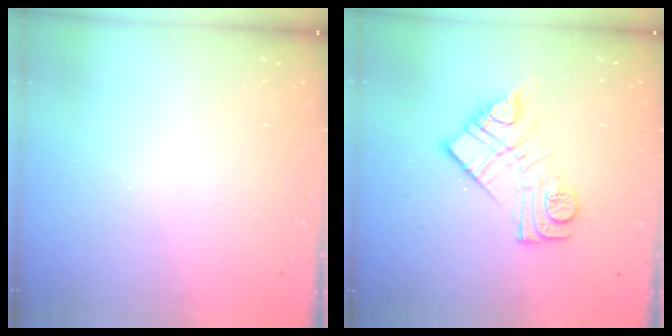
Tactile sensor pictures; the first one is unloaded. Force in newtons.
{"total": 13.4, "press": 13.3, "slide": 0.8}